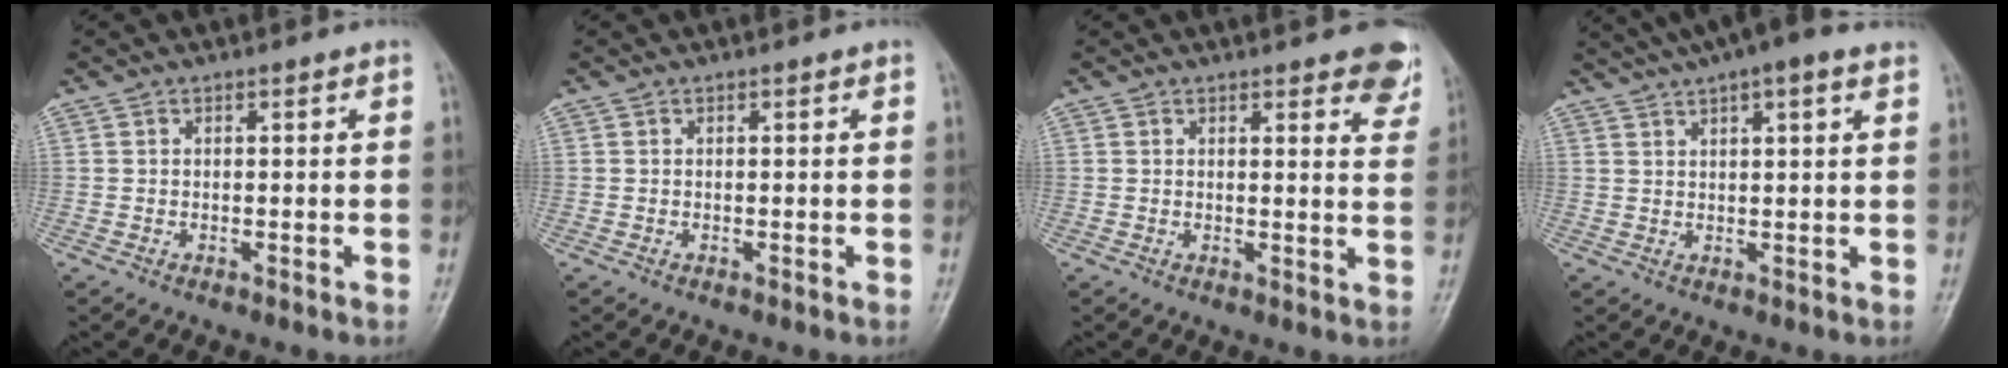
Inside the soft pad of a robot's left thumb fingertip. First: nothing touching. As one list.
[{"total": 0.0}, {"total": 7.3, "force": [5.2, 2.3, 4.5], "torque": [-0.025, -0.025, 0.051]}, {"total": 10.8, "force": [7.3, 2.5, 7.6], "torque": [-0.110, 0.024, 0.109]}]